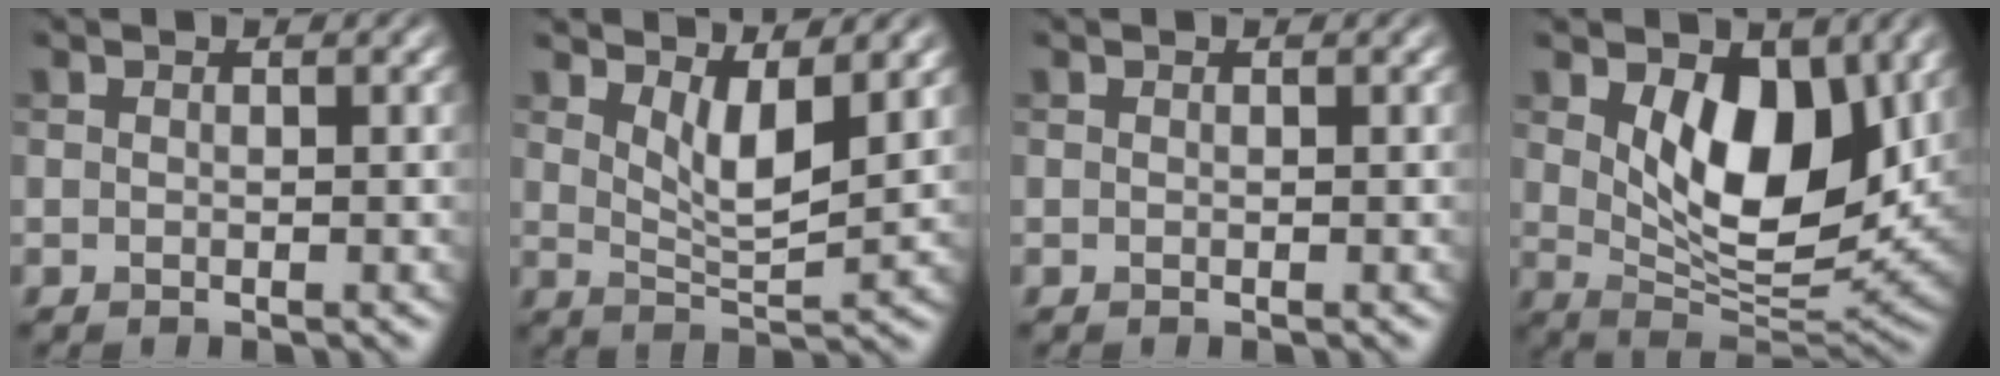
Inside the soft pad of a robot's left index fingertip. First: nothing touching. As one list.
[{"total": 3.8, "force": [2.2, 1.0, 2.9], "torque": [-0.053, -0.015, 0.041]}, {"total": 0.0}, {"total": 8.7, "force": [2.6, 4.8, 6.7], "torque": [-0.117, -0.022, 0.044]}]